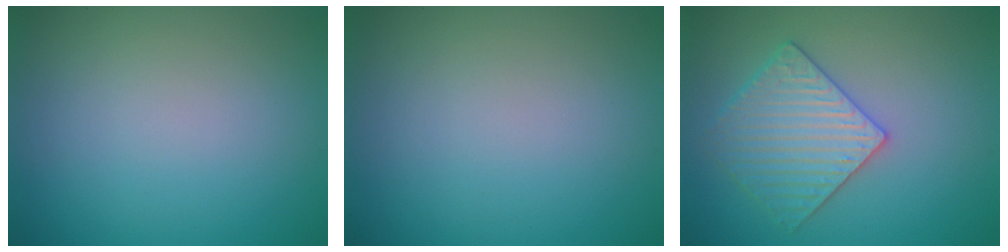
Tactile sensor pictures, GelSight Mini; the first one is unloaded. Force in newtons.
{"total": 0.0}
{"total": 4.0, "press": 3.8, "slide": 1.2}